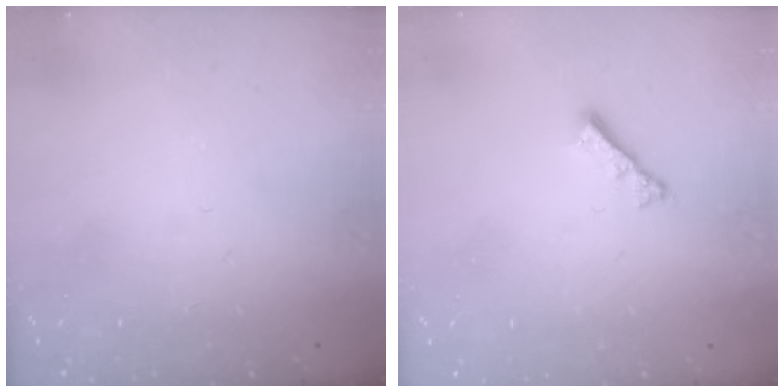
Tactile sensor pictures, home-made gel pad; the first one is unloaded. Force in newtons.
{"total": 3.0, "press": 3.0, "slide": 0.6}